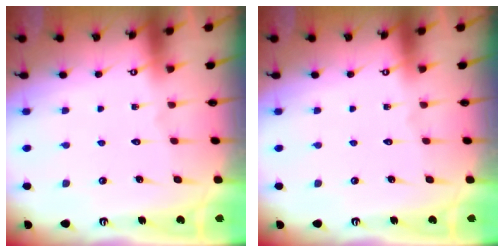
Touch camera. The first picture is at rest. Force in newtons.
{"total": 0.0}